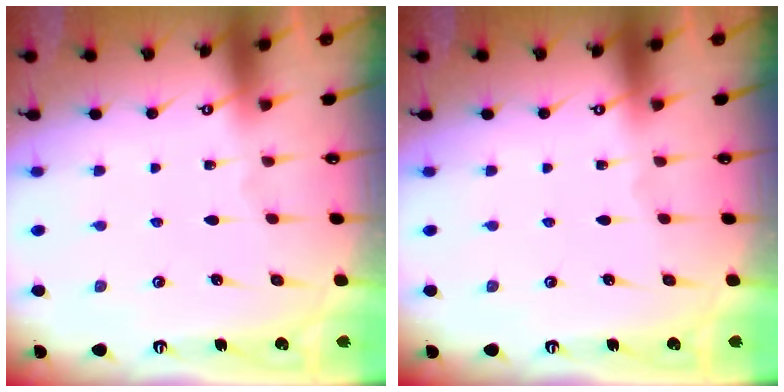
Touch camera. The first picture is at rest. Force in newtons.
{"total": 0.0}